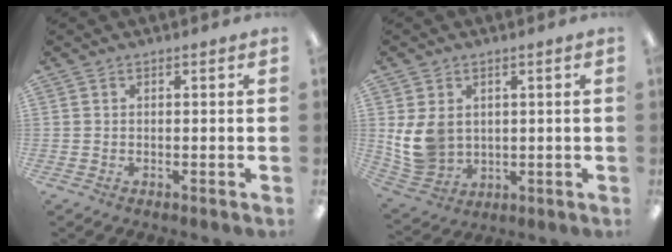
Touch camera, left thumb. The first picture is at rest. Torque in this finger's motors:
{"motor_torque": [0.38, 1.22, 0.72, -0.85, 0.09]}